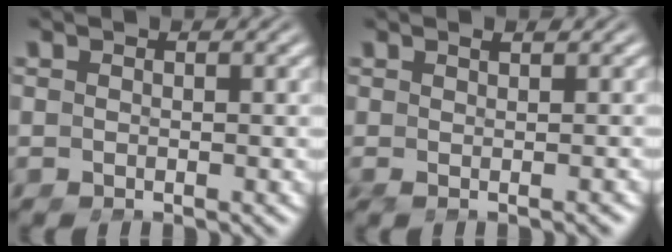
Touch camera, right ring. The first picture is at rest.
{"total": 1.7, "force": [-0.6, -0.9, 1.3], "torque": [-0.011, 0.008, -0.001]}